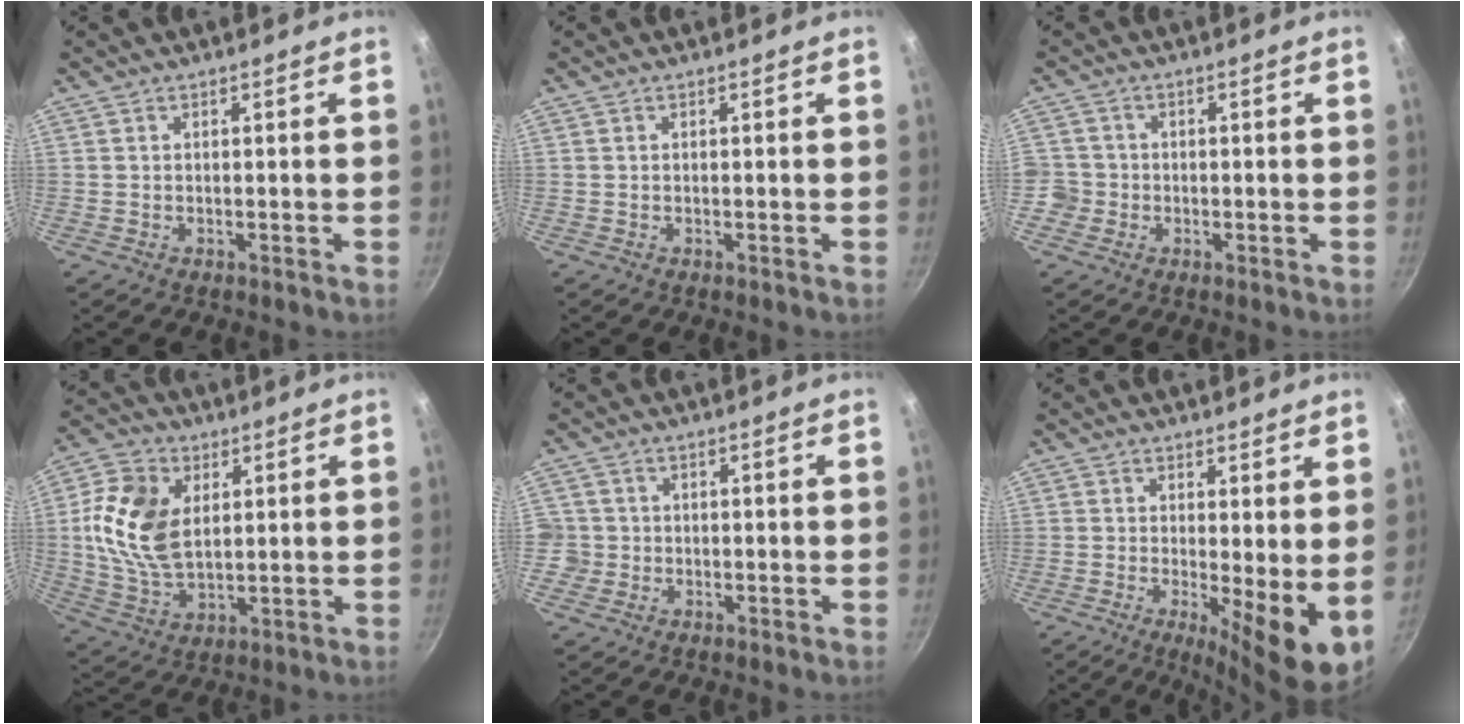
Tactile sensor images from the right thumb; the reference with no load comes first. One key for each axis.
{"total": 0.0}
{"total": 4.5, "fx": -1.4, "fy": 4.2, "fz": 0.9, "tx": 0.001, "ty": 0.019, "tz": -0.029}
{"total": 15.0, "fx": 2.9, "fy": 9.9, "fz": 11.0, "tx": -0.198, "ty": -0.009, "tz": 0.055}
{"total": 3.3, "fx": -0.6, "fy": 3.3, "fz": 0.5, "tx": 0.009, "ty": 0.013, "tz": -0.011}
{"total": 8.5, "fx": -0.2, "fy": 2.1, "fz": 8.2, "tx": -0.113, "ty": -0.016, "tz": 0.000}